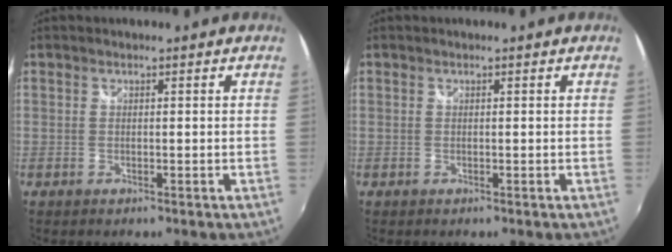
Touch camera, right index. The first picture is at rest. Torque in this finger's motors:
{"motor_torque": [-0.05, 0.08, -0.01, 0.01]}